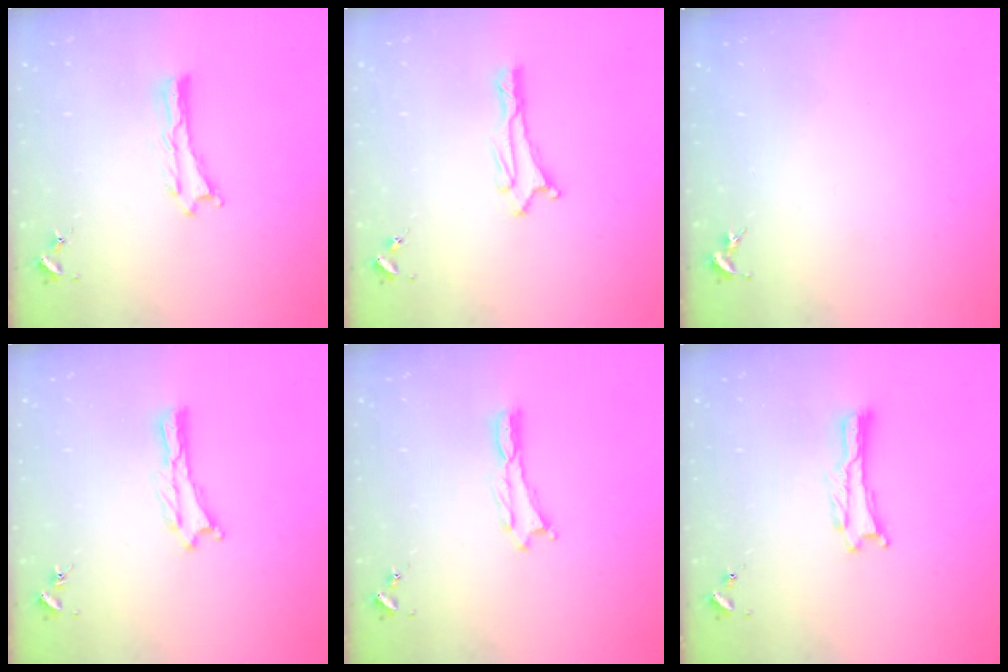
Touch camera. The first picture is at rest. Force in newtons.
{"total": 1.3, "press": 1.3, "slide": 0.1}
{"total": 0.0}
{"total": 0.0}
{"total": 0.0}
{"total": 0.0}